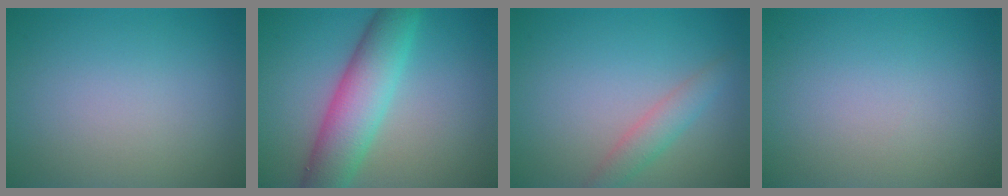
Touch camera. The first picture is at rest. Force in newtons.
{"total": 6.8, "press": 6.8, "slide": 0.3}
{"total": 2.2, "press": 2.2, "slide": 0.1}
{"total": 0.0}